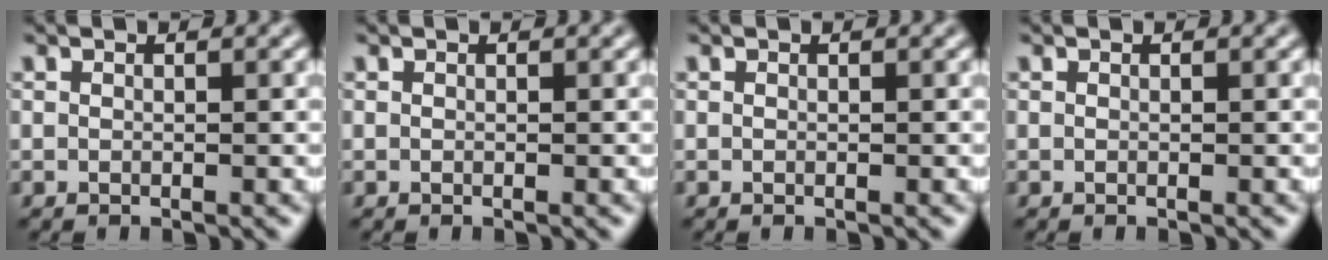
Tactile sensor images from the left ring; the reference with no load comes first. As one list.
[{"total": 0.0}, {"total": 0.0}, {"total": 0.0}]